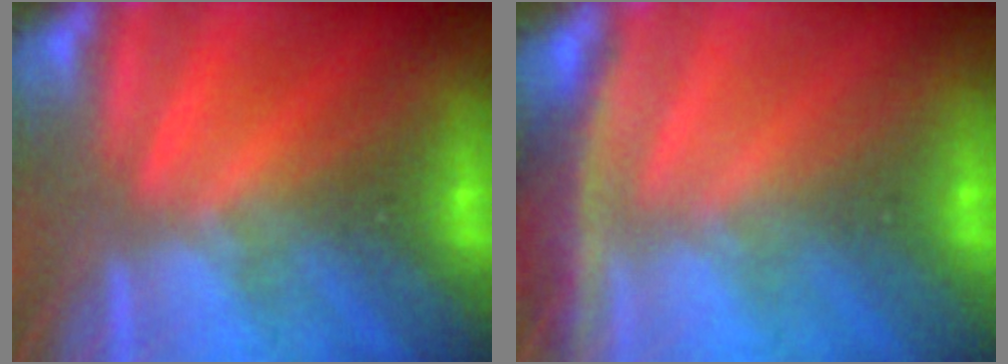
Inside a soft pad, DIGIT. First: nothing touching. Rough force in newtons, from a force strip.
{"total": 8.7}